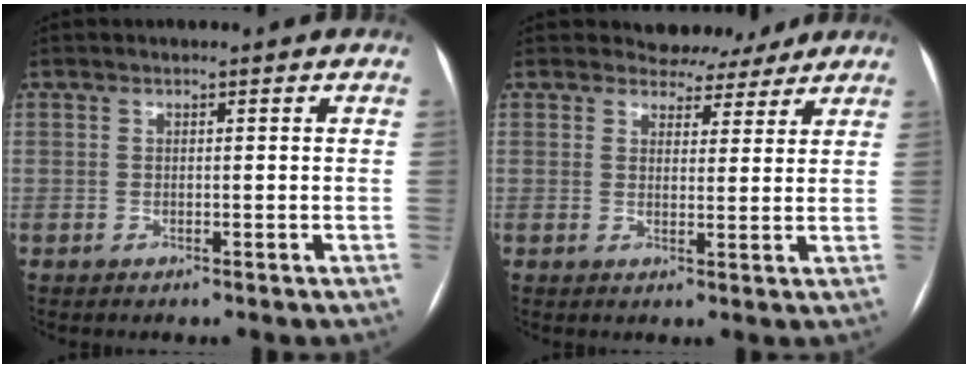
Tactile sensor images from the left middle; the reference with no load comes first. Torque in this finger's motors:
{"motor_torque": [0.04, -0.03, -0.01, -0.01]}